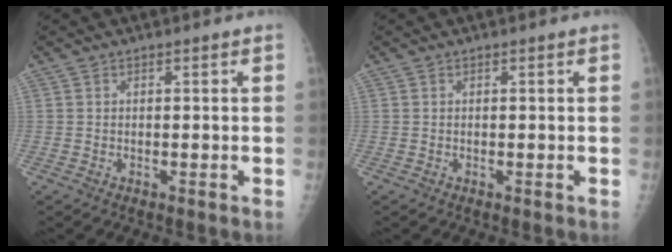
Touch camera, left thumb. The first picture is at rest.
{"total": 0.0}